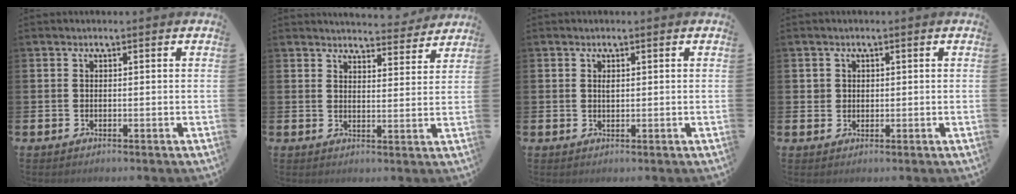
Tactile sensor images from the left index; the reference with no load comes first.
{"total": 4.8, "force": [4.8, 0.7, 0.3], "torque": [-0.009, -0.031, 0.084]}
{"total": 0.7, "force": [0.4, 0.2, 0.5], "torque": [-0.001, -0.002, 0.004]}
{"total": 1.4, "force": [0.8, 1.2, 0.1], "torque": [0.005, 0.005, 0.013]}